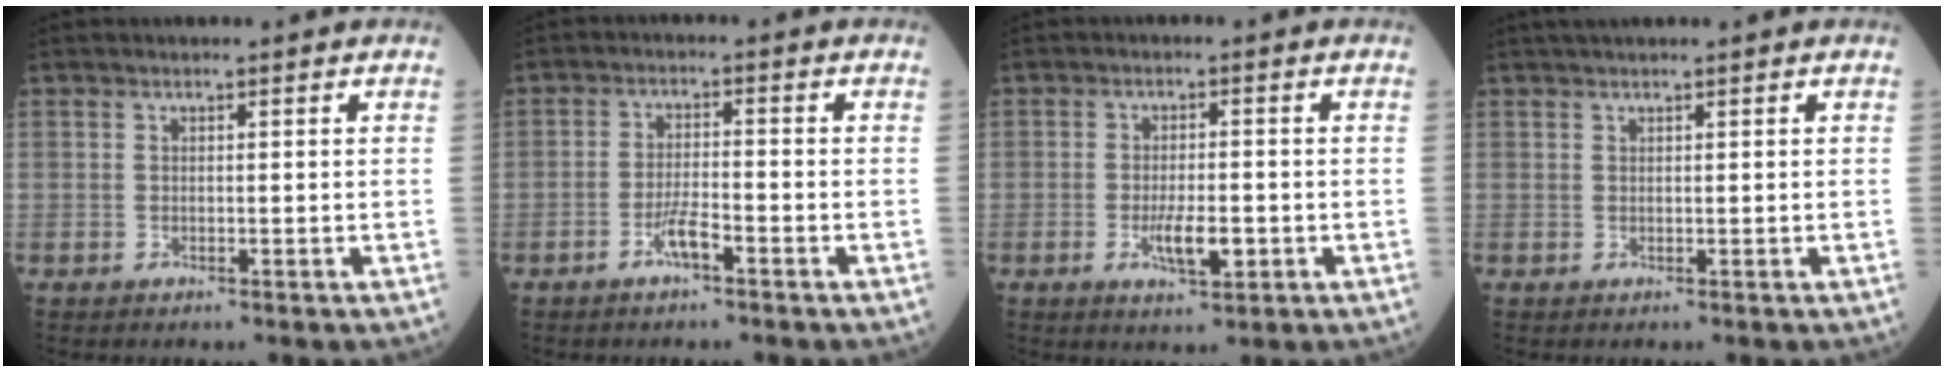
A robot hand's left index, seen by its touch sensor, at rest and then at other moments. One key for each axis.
{"total": 3.6, "fx": -2.2, "fy": 0.5, "fz": 2.7, "tx": -0.056, "ty": 0.000, "tz": -0.043}
{"total": 5.0, "fx": -1.6, "fy": 1.4, "fz": 4.5, "tx": -0.086, "ty": -0.003, "tz": -0.022}
{"total": 1.5, "fx": 1.3, "fy": -0.2, "fz": 0.8, "tx": -0.012, "ty": 0.017, "tz": 0.028}